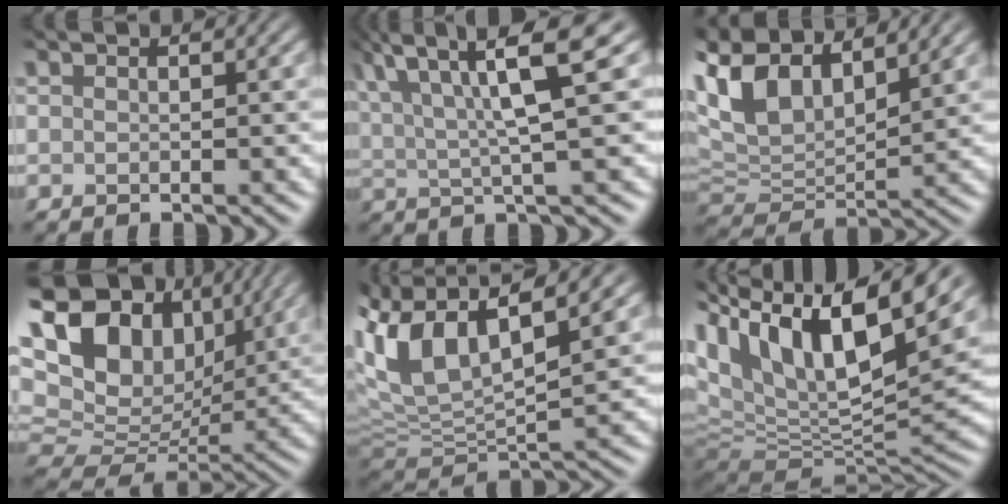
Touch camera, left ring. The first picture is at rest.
{"total": 9.4, "force": [4.7, 1.7, 7.9], "torque": [-0.132, 0.022, 0.079]}
{"total": 8.7, "force": [5.1, 4.5, 5.4], "torque": [-0.128, 0.018, 0.093]}
{"total": 13.3, "force": [5.6, 8.8, 8.3], "torque": [-0.178, 0.036, 0.109]}
{"total": 8.9, "force": [3.9, 3.8, 7.0], "torque": [-0.148, 0.012, 0.070]}
{"total": 14.2, "force": [6.6, 6.2, 11.0], "torque": [-0.214, 0.028, 0.118]}